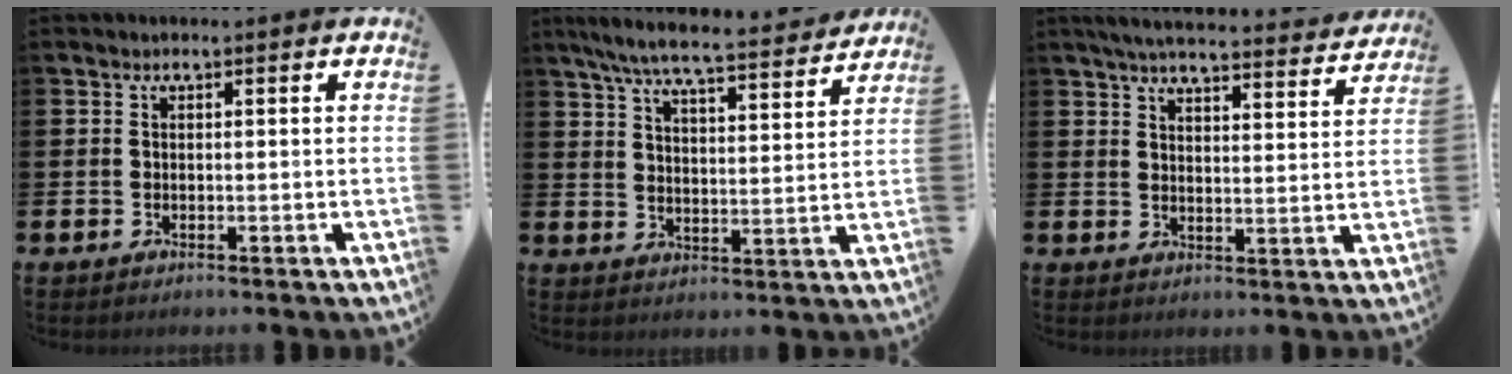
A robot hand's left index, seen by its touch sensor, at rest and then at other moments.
{"total": 8.0, "force": [7.3, 0.6, 3.1], "torque": [-0.080, -0.047, 0.127]}
{"total": 5.7, "force": [5.5, 0.6, 1.6], "torque": [-0.039, -0.038, 0.094]}